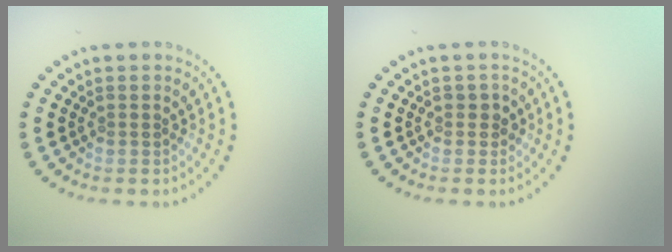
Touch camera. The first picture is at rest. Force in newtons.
{"total": 1.0, "press": 0.9, "slide": 0.3}